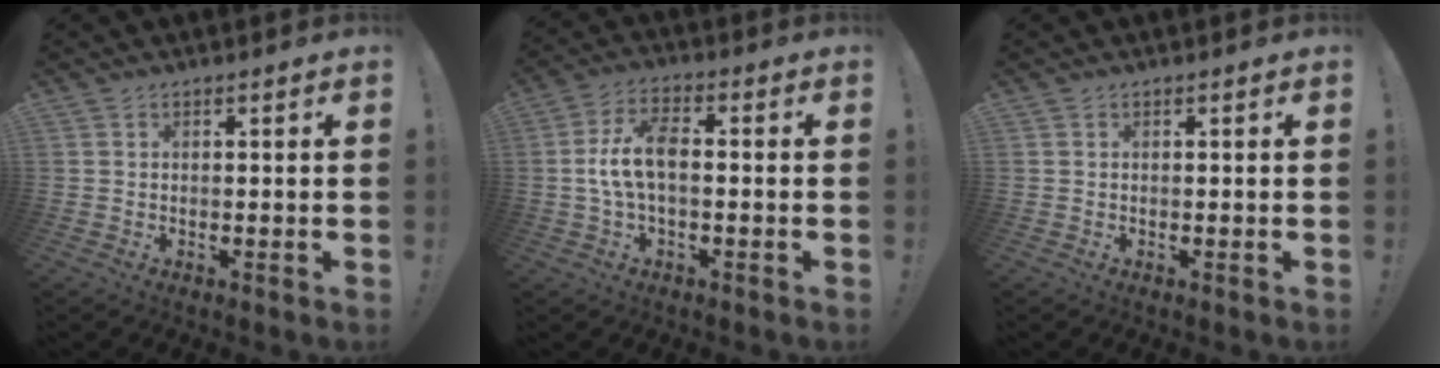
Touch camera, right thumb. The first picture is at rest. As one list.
[{"total": 9.7, "force": [-0.7, 4.5, 8.5], "torque": [-0.175, 0.012, -0.009]}, {"total": 0.0}]